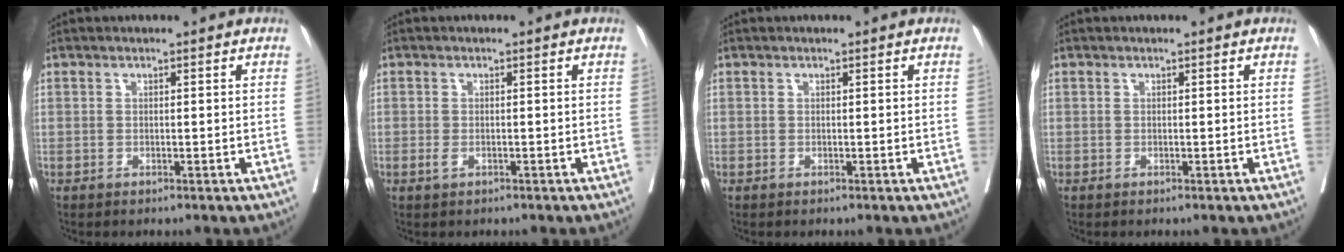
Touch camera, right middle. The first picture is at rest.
{"total": 1.1, "force": [-0.4, 0.5, 0.8], "torque": [-0.019, -0.002, -0.004]}
{"total": 0.0}
{"total": 0.0}